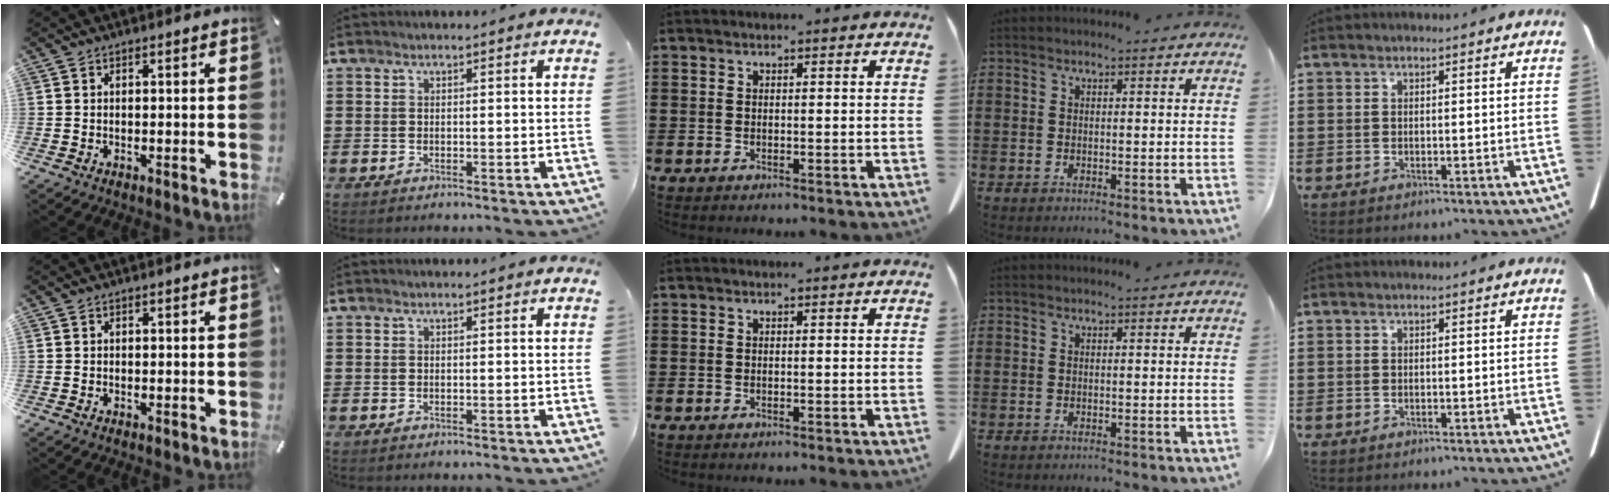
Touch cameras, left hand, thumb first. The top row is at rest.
{}